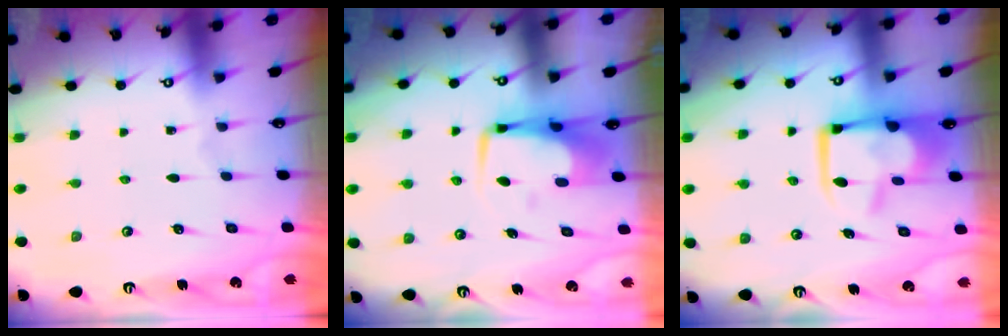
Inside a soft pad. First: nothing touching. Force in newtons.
{"total": 7.5, "press": 7.3, "slide": 1.5}
{"total": 10.9, "press": 10.8, "slide": 1.3}